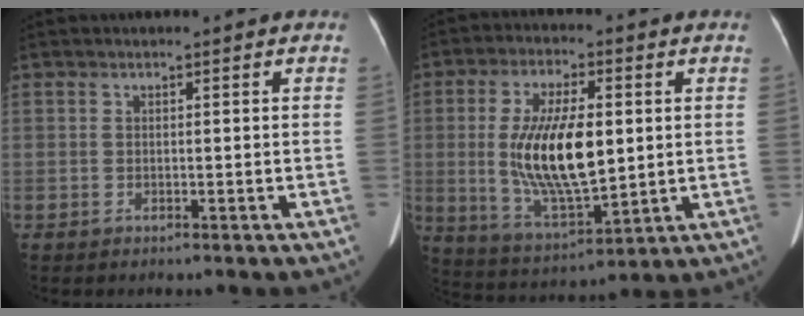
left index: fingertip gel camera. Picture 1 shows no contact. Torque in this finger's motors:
{"motor_torque": [1.33, 0.68, 0.36, 0.19]}